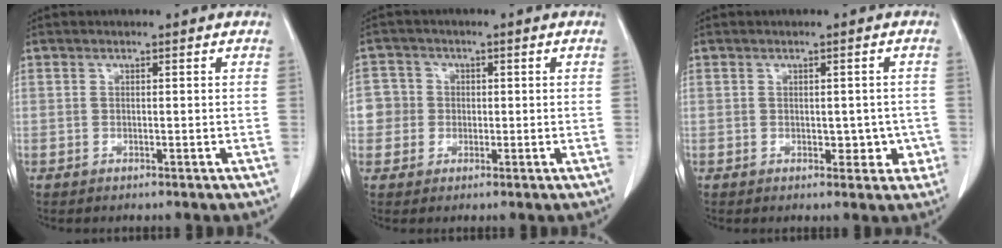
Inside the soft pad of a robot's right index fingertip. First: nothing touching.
{"total": 4.3, "force": [-0.1, 4.3, 0.2], "torque": [0.008, 0.017, -0.003]}
{"total": 3.5, "force": [-0.6, 2.3, 2.6], "torque": [-0.019, 0.010, 0.000]}